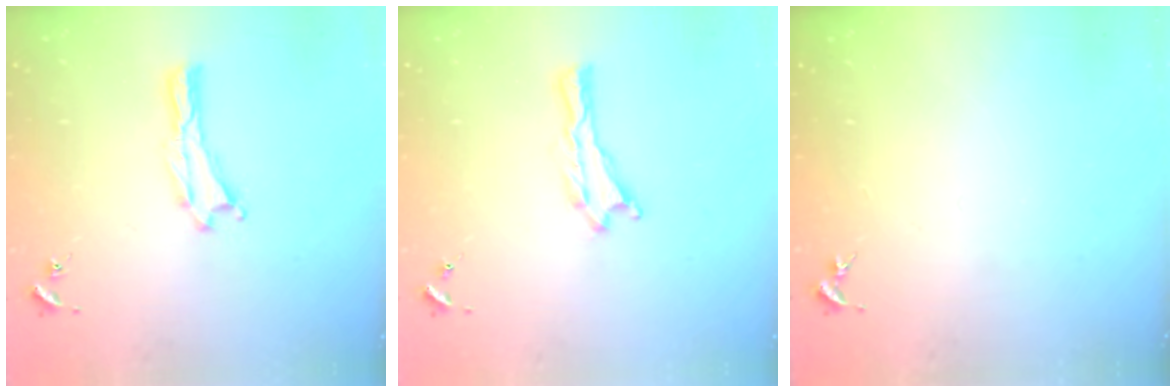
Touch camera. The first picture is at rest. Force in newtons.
{"total": 0.0}
{"total": 0.0}